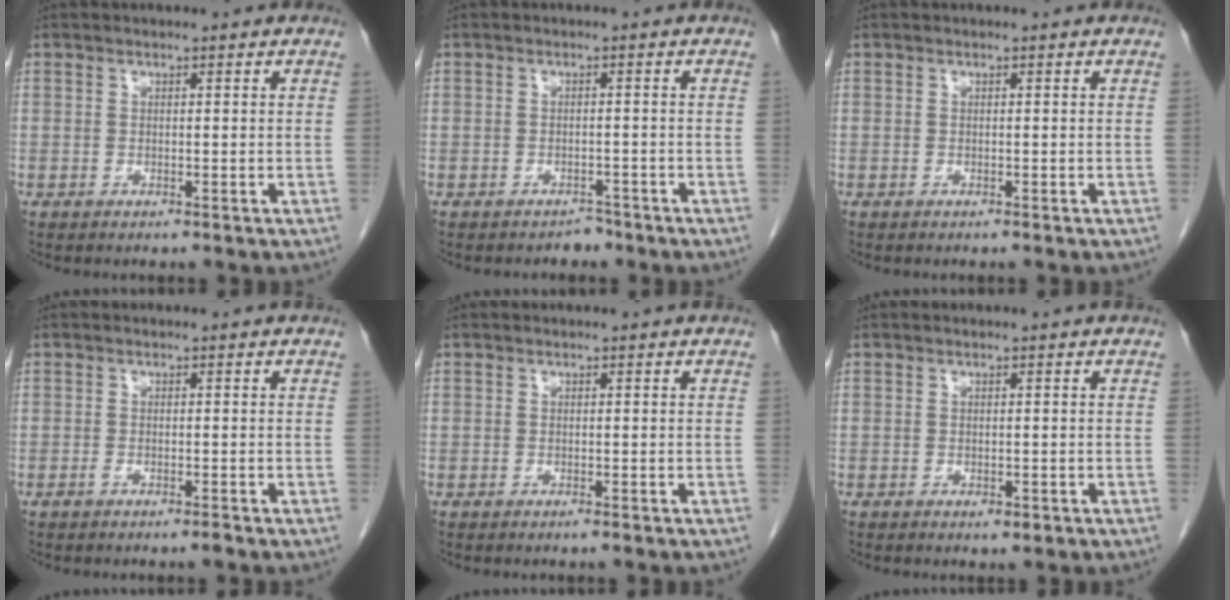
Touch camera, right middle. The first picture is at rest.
{"total": 1.5, "force": [-1.3, 0.8, 0.0], "torque": [-0.001, 0.002, -0.019]}
{"total": 0.0}
{"total": 1.2, "force": [-0.9, 0.0, 0.7], "torque": [-0.014, -0.001, -0.016]}
{"total": 0.0}
{"total": 0.9, "force": [-0.5, 0.4, 0.7], "torque": [-0.010, -0.001, -0.003]}